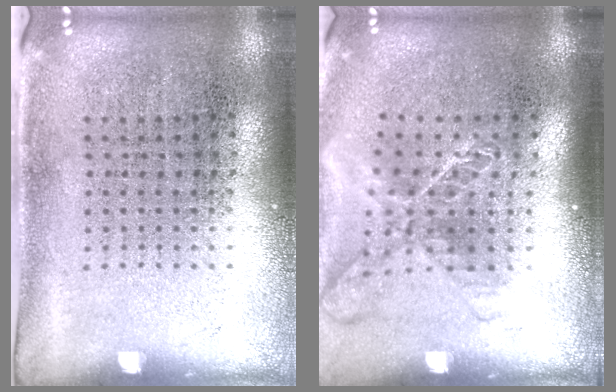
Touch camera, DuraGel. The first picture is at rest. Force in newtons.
{"total": 2.0, "press": 1.5, "slide": 1.3}